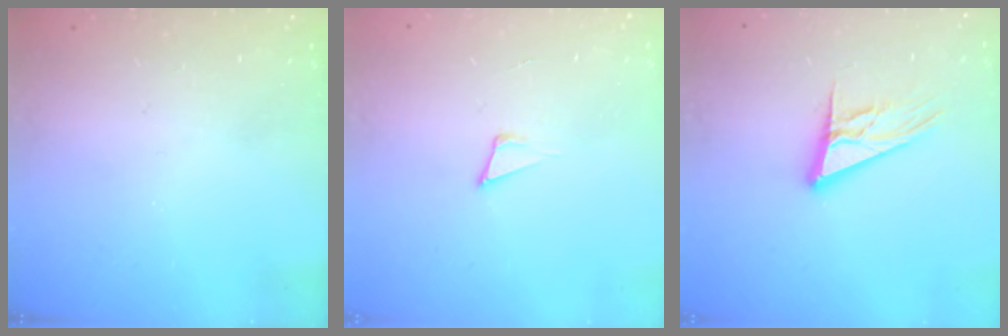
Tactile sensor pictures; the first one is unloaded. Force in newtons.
{"total": 4.0, "press": 2.5, "slide": 3.1}
{"total": 13.1, "press": 12.9, "slide": 2.5}